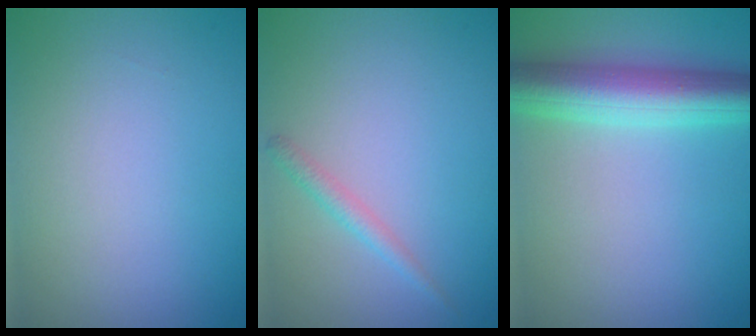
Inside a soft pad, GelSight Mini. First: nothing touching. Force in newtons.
{"total": 1.4, "press": 1.4, "slide": 0.1}
{"total": 6.8, "press": 6.8, "slide": 0.1}